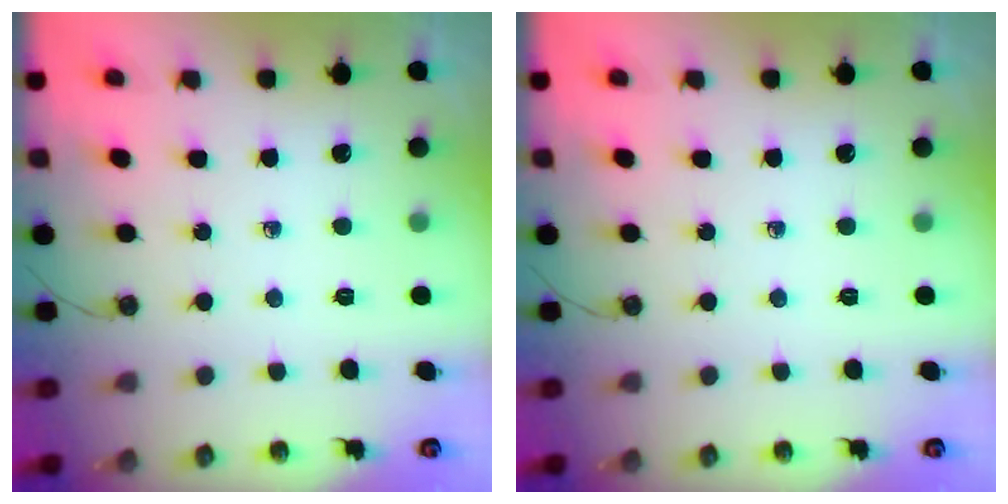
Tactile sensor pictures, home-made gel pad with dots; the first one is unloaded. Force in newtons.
{"total": 0.0}